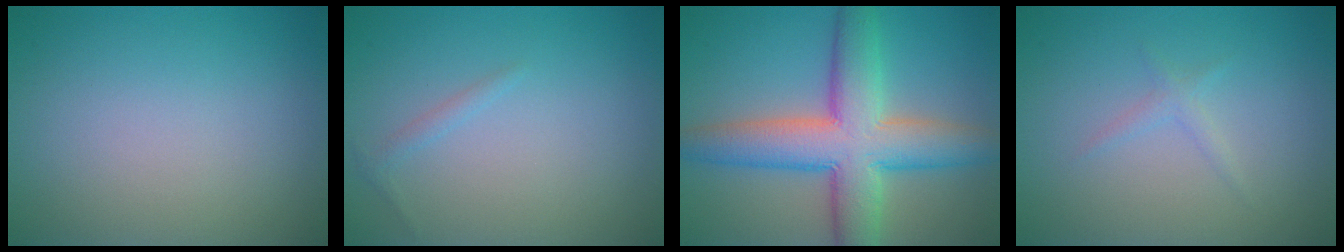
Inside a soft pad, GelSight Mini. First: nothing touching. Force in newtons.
{"total": 0.8, "press": 0.8, "slide": 0.0}
{"total": 9.3, "press": 9.3, "slide": 0.4}
{"total": 0.9, "press": 0.9, "slide": 0.0}